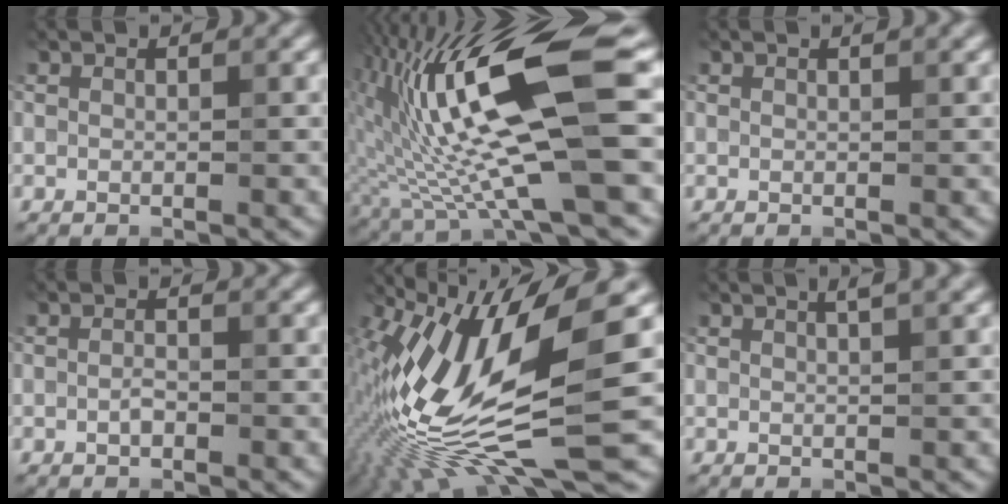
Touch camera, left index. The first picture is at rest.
{"total": 14.9, "force": [1.0, 3.7, 14.4], "torque": [-0.268, 0.003, 0.022]}
{"total": 1.1, "force": [0.6, 0.4, 0.8], "torque": [-0.003, 0.000, 0.000]}
{"total": 0.5, "force": [-0.5, 0.1, 0.2], "torque": [-0.009, 0.000, -0.003]}
{"total": 15.2, "force": [0.1, 5.3, 14.2], "torque": [-0.291, 0.003, 0.012]}
{"total": 2.3, "force": [1.4, 0.6, 1.7], "torque": [-0.004, 0.009, 0.002]}